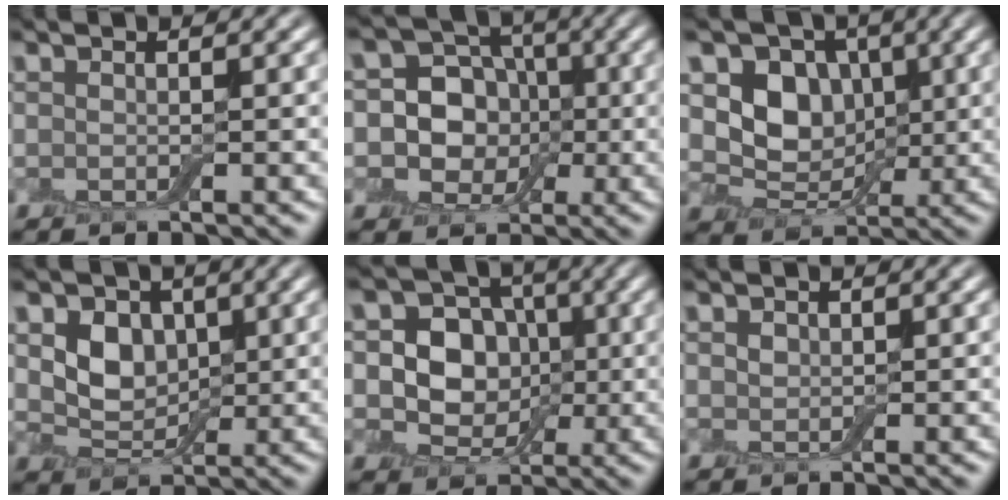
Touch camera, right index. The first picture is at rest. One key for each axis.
{"total": 7.1, "fx": -0.2, "fy": 6.3, "fz": 3.3, "tx": -0.033, "ty": 0.006, "tz": -0.026}
{"total": 5.6, "fx": 0.7, "fy": 4.8, "fz": 2.9, "tx": -0.045, "ty": -0.008, "tz": 0.001}
{"total": 3.8, "fx": 0.6, "fy": 3.1, "fz": 2.1, "tx": -0.043, "ty": -0.010, "tz": 0.005}
{"total": 6.1, "fx": -0.1, "fy": 5.3, "fz": 3.0, "tx": -0.030, "ty": -0.003, "tz": -0.017}
{"total": 0.7, "fx": 0.4, "fy": 0.5, "fz": 0.2, "tx": -0.004, "ty": -0.001, "tz": 0.011}